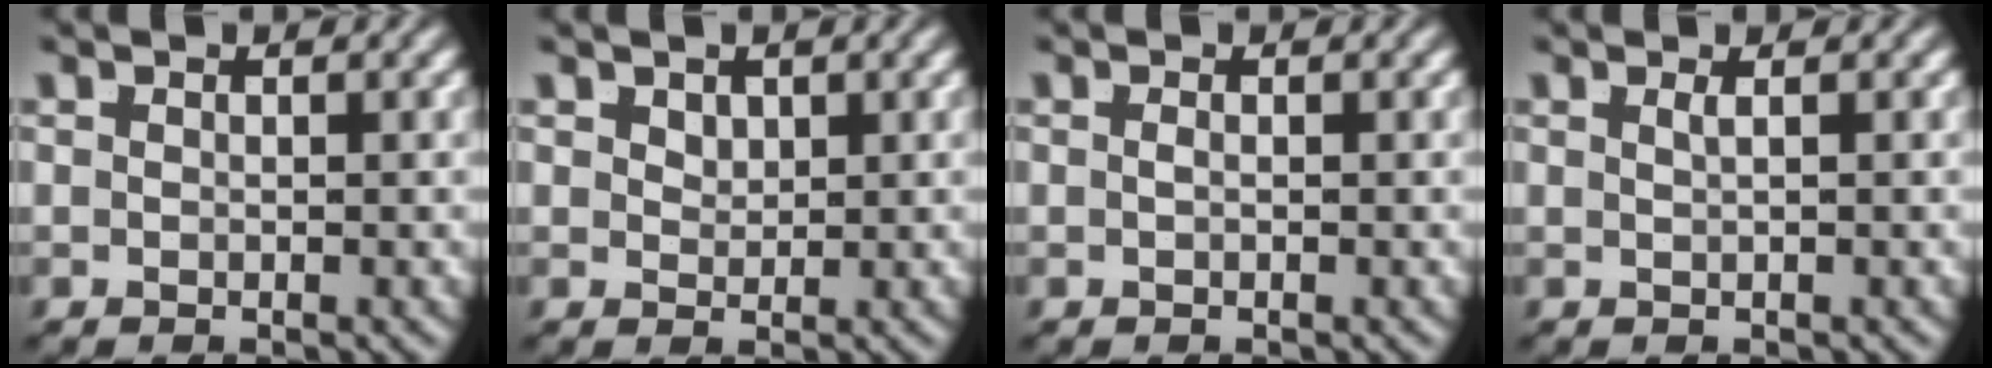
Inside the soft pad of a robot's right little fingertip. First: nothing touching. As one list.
[{"total": 1.2, "force": [1.1, 0.2, 0.4], "torque": [0.001, -0.008, 0.032]}, {"total": 0.6, "force": [-0.4, -0.4, 0.1], "torque": [-0.005, -0.007, -0.002]}, {"total": 1.0, "force": [0.0, -0.9, 0.4], "torque": [-0.001, -0.001, 0.004]}]